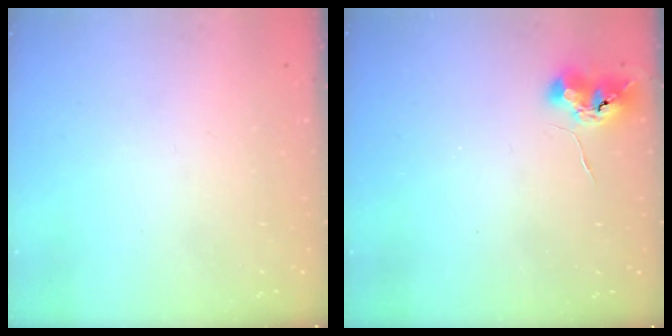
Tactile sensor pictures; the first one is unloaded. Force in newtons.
{"total": 8.1, "press": 8.0, "slide": 1.0}